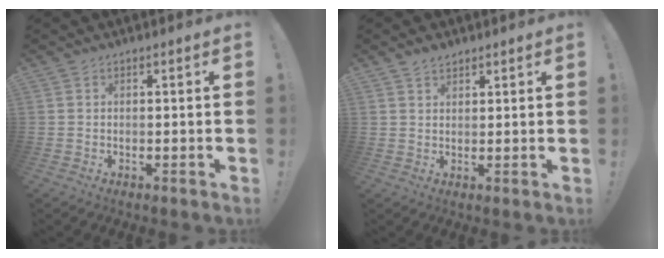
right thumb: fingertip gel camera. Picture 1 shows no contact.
{"total": 2.4, "force": [2.0, 1.2, 0.6], "torque": [-0.004, -0.013, 0.035]}